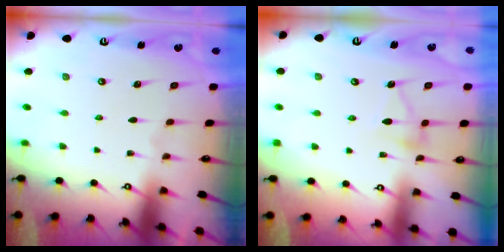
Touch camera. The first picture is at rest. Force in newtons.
{"total": 5.9, "press": 5.9, "slide": 0.5}